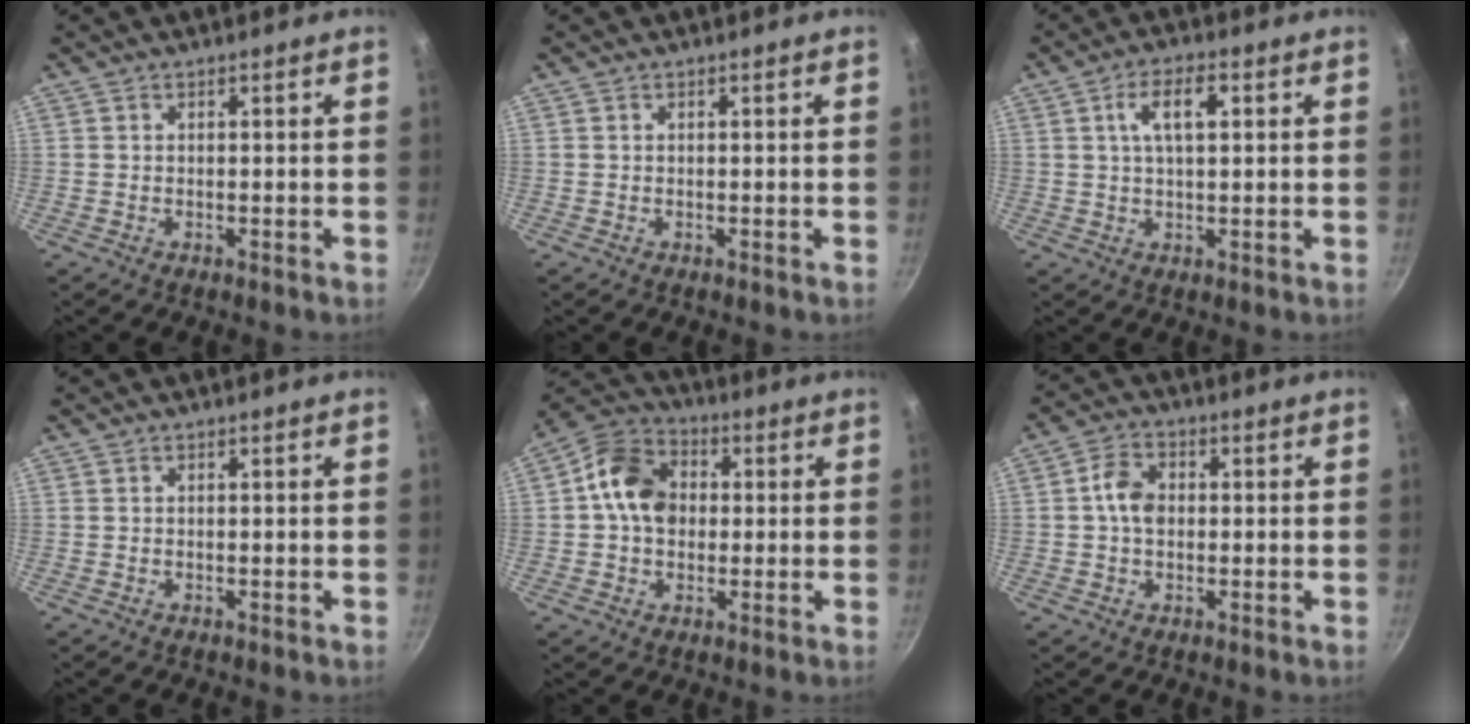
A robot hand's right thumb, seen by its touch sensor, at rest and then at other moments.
{"total": 0.0}
{"total": 6.6, "force": [1.9, 2.9, 5.7], "torque": [-0.093, 0.010, 0.029]}
{"total": 0.0}
{"total": 10.9, "force": [0.9, 8.6, 6.7], "torque": [-0.086, 0.019, -0.004]}
{"total": 5.5, "force": [0.1, 4.0, 3.8], "torque": [-0.058, 0.015, -0.006]}